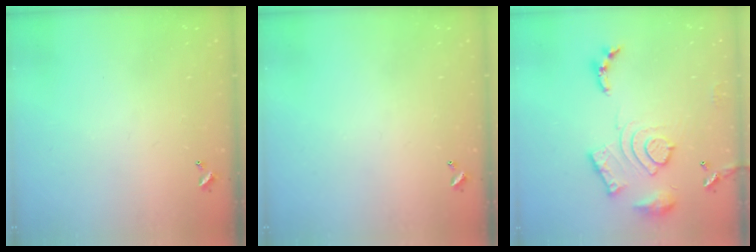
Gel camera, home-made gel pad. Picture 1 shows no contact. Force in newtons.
{"total": 0.0}
{"total": 16.6, "press": 16.6, "slide": 1.6}